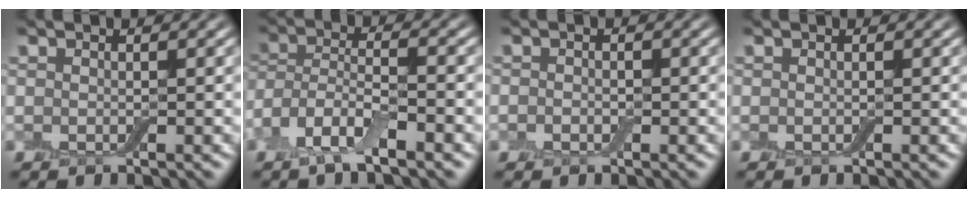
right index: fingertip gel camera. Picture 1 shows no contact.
{"total": 5.2, "force": [-3.3, 1.7, 3.6], "torque": [-0.069, 0.000, -0.073]}
{"total": 0.5, "force": [-0.3, 0.4, 0.3], "torque": [-0.004, 0.002, -0.006]}
{"total": 0.0}